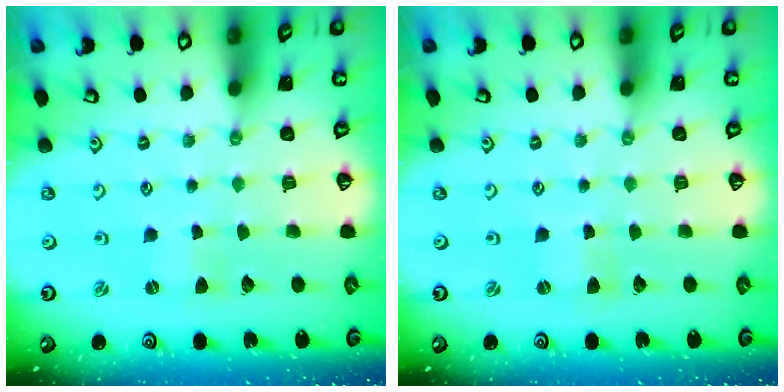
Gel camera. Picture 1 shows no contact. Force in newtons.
{"total": 0.0}